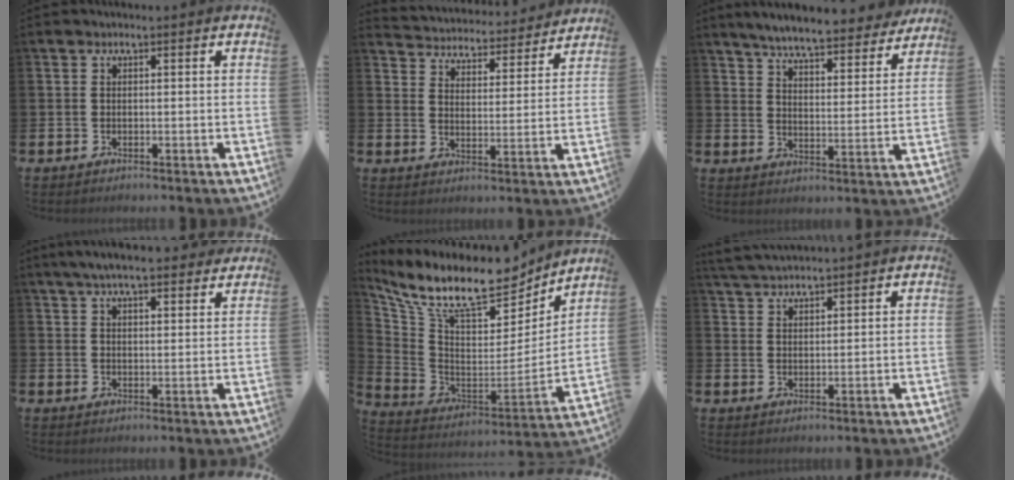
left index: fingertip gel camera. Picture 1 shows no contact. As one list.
[{"total": 4.5, "force": [4.4, 1.0, -0.1], "torque": [-0.018, -0.042, 0.072]}, {"total": 6.8, "force": [6.5, 0.4, 1.9], "torque": [-0.057, -0.043, 0.111]}, {"total": 5.7, "force": [5.2, 0.9, 2.1], "torque": [-0.049, -0.014, 0.095]}, {"total": 11.4, "force": [9.1, 3.8, 5.7], "torque": [-0.138, -0.063, 0.157]}, {"total": 3.6, "force": [3.6, 0.4, 0.5], "torque": [-0.025, -0.013, 0.067]}]